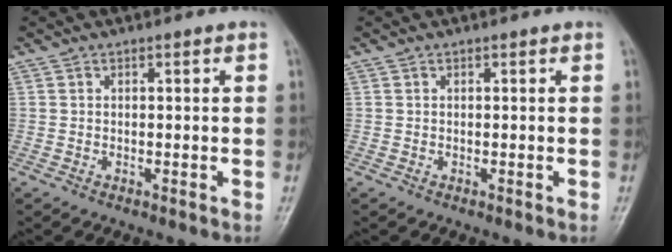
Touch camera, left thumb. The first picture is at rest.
{"total": 0.0}